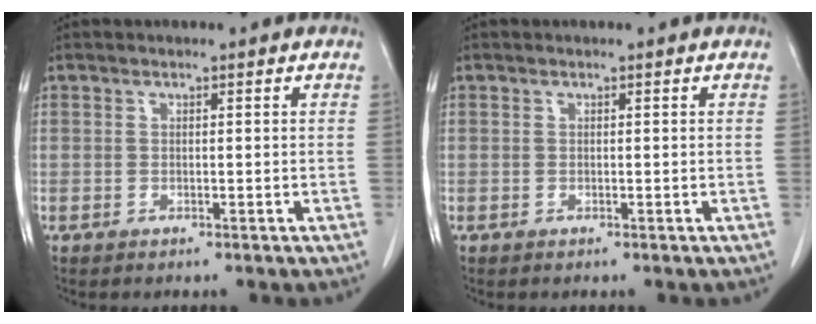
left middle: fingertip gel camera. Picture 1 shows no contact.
{"total": 0.0}